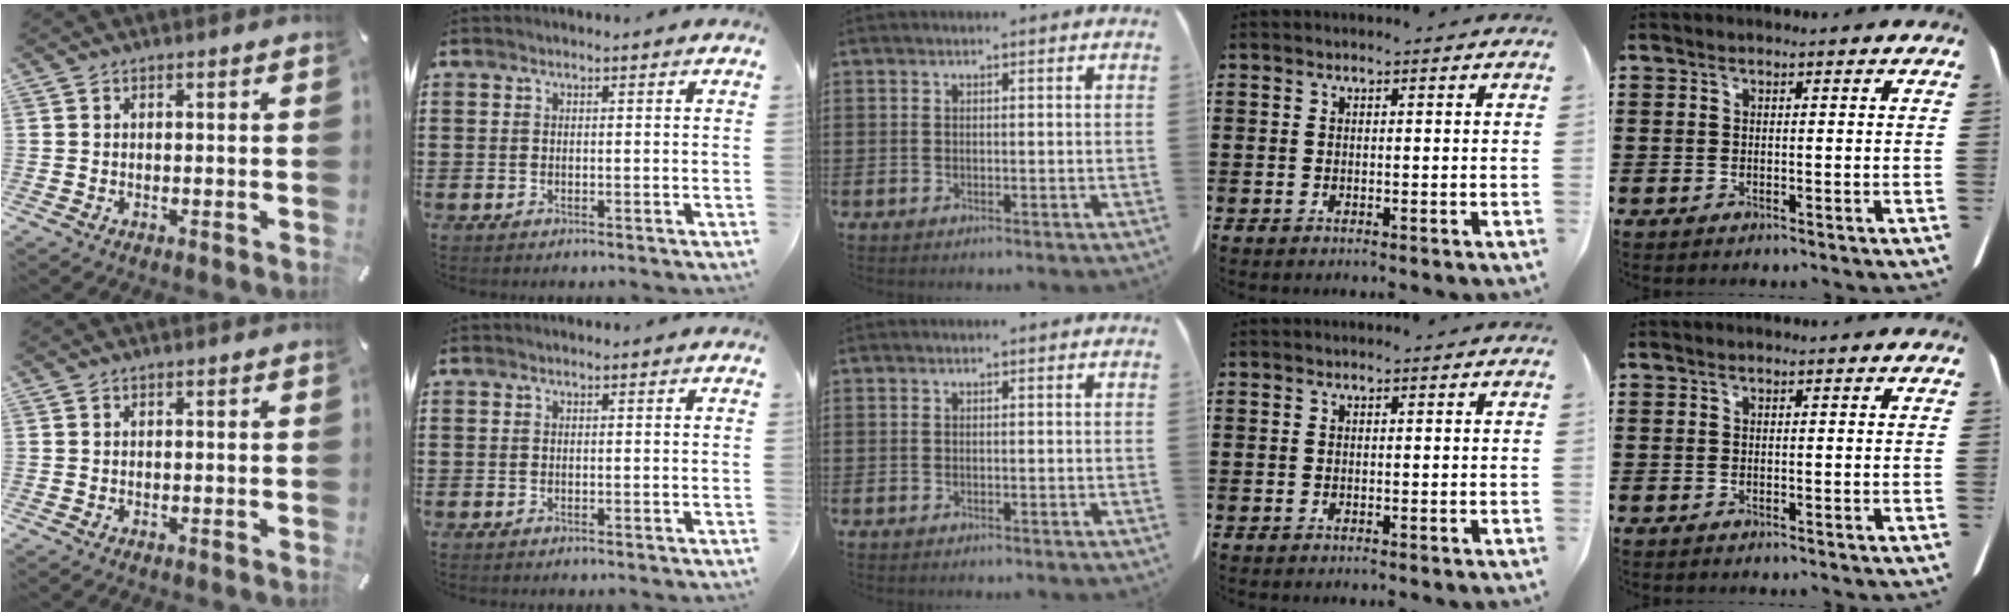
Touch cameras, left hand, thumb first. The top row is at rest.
{}